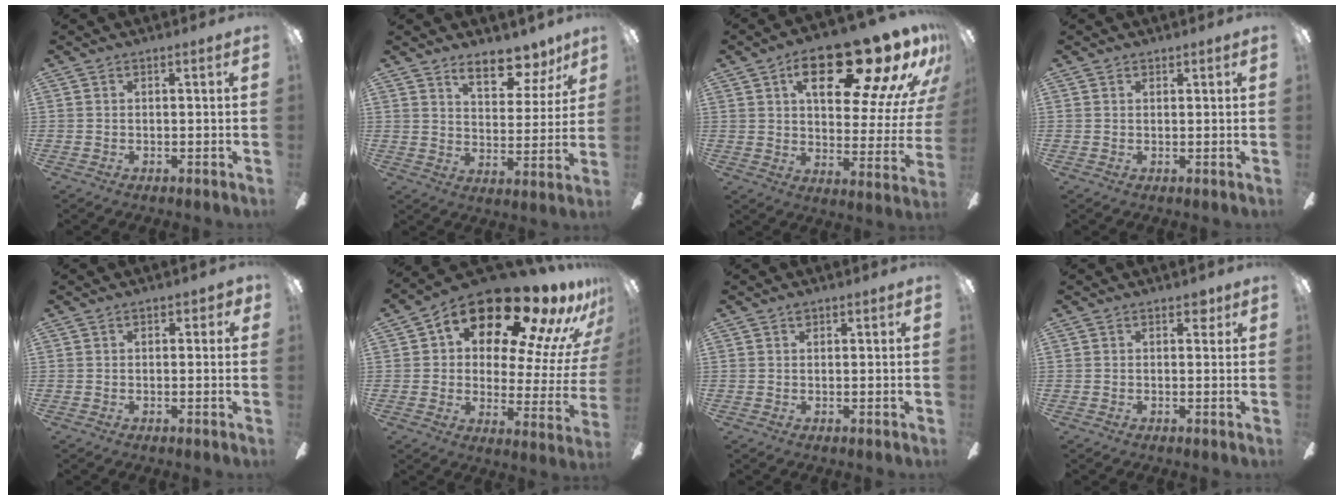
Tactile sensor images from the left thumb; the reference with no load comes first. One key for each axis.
{"total": 14.4, "fx": 11.0, "fy": 5.9, "fz": 7.3, "tx": -0.111, "ty": -0.067, "tz": 0.194}
{"total": 22.9, "fx": 14.7, "fy": 8.0, "fz": 15.7, "tx": -0.220, "ty": -0.092, "tz": 0.232}
{"total": 1.1, "fx": 0.9, "fy": 0.6, "fz": 0.1, "tx": 0.007, "ty": -0.004, "tz": 0.017}
{"total": 1.7, "fx": 0.5, "fy": 1.2, "fz": 1.1, "tx": -0.014, "ty": 0.003, "tz": 0.007}
{"total": 21.1, "fx": 14.7, "fy": 8.2, "fz": 12.6, "tx": -0.193, "ty": -0.107, "tz": 0.243}
{"total": 1.3, "fx": 0.8, "fy": 0.8, "fz": 0.5, "tx": -0.003, "ty": -0.001, "tz": 0.013}
{"total": 2.6, "fx": 1.4, "fy": 1.7, "fz": 1.5, "tx": -0.005, "ty": -0.003, "tz": 0.019}